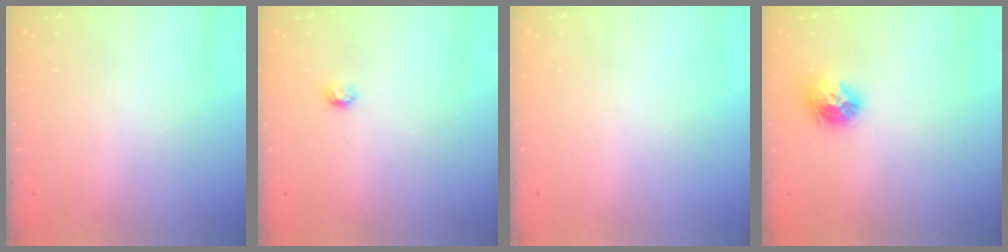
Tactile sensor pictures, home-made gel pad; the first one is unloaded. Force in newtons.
{"total": 3.9, "press": 3.9, "slide": 0.6}
{"total": 0.0}
{"total": 9.5, "press": 9.4, "slide": 0.9}